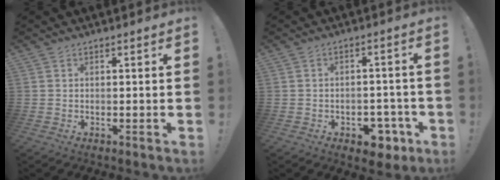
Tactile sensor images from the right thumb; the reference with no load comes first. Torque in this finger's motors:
{"motor_torque": [0.83, 0.67, 0.39, -0.54, -0.02]}